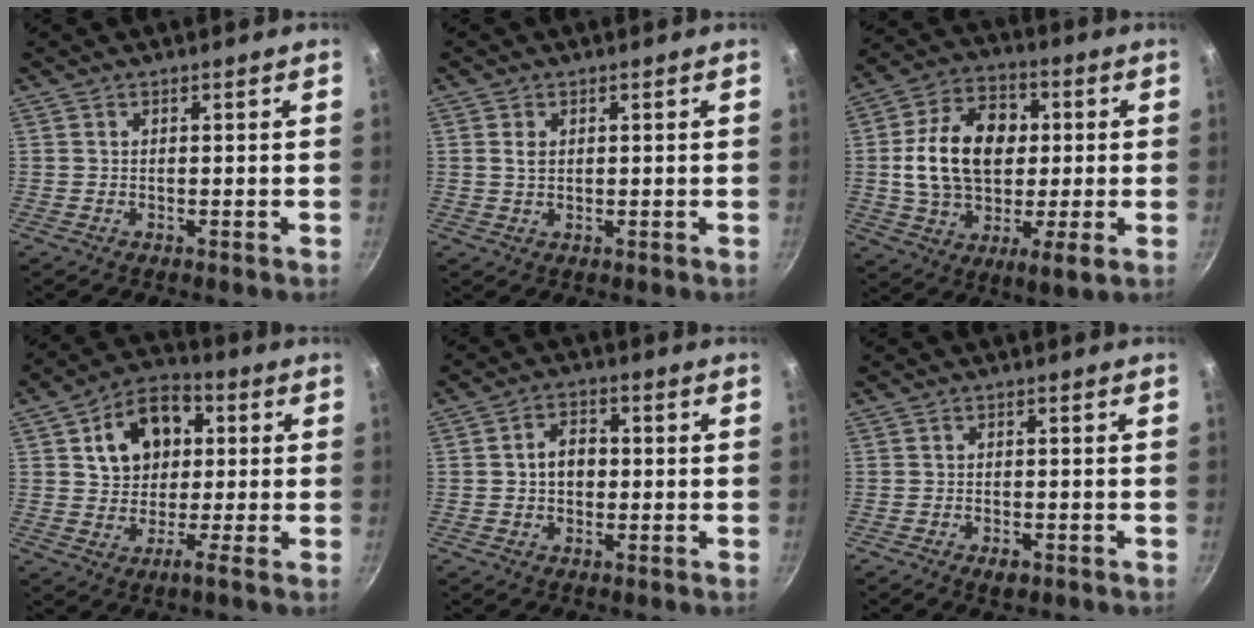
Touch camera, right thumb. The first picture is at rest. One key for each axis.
{"total": 2.1, "fx": 0.5, "fy": 1.5, "fz": 1.4, "tx": -0.024, "ty": -0.003, "tz": 0.009}
{"total": 19.6, "fx": 1.9, "fy": 12.8, "fz": 14.7, "tx": -0.226, "ty": 0.010, "tz": 0.018}
{"total": 11.7, "fx": 2.7, "fy": 8.5, "fz": 7.5, "tx": -0.091, "ty": 0.022, "tz": 0.025}
{"total": 5.6, "fx": -0.1, "fy": 4.2, "fz": 3.7, "tx": -0.034, "ty": 0.014, "tz": -0.007}
{"total": 2.4, "fx": -1.3, "fy": 1.2, "fz": 1.6, "tx": -0.030, "ty": 0.007, "tz": -0.021}